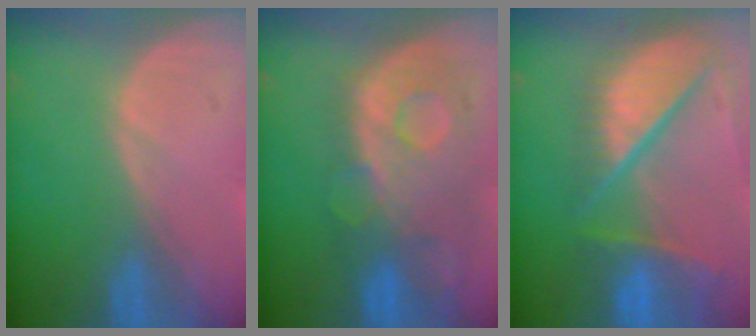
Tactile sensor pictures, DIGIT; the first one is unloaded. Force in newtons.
{"total": 10.8, "press": 9.5, "slide": 5.1}
{"total": 11.4, "press": 9.4, "slide": 6.4}